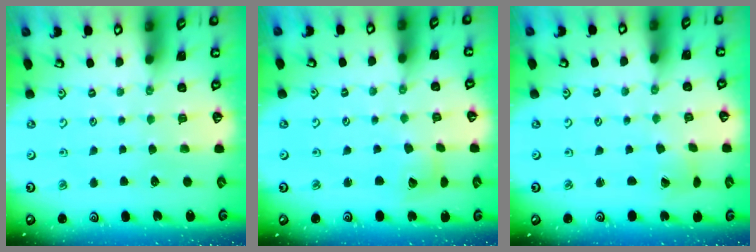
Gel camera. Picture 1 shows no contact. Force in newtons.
{"total": 5.3, "press": 5.2, "slide": 0.6}
{"total": 1.1, "press": 1.0, "slide": 0.1}